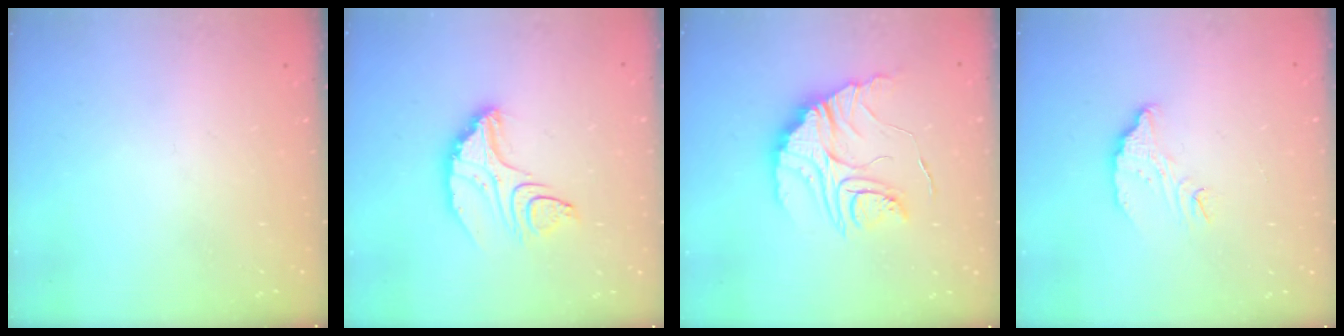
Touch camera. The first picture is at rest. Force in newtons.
{"total": 9.6, "press": 9.6, "slide": 0.8}
{"total": 16.1, "press": 16.1, "slide": 1.6}
{"total": 7.1, "press": 7.1, "slide": 0.4}